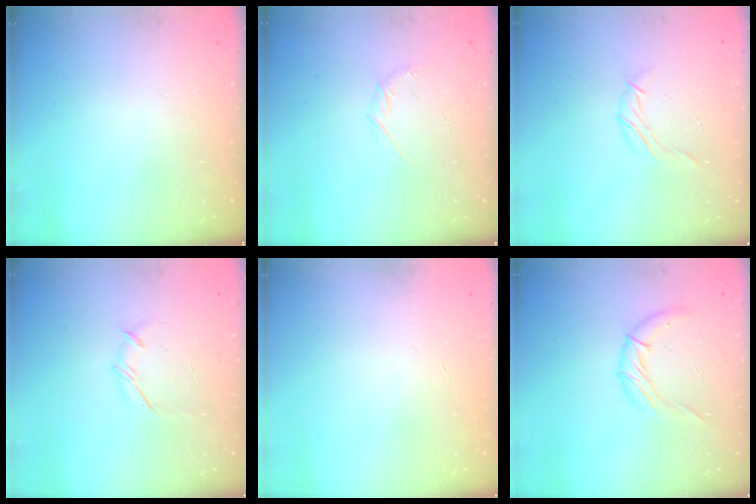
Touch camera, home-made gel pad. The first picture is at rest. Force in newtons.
{"total": 4.3, "press": 4.1, "slide": 1.1}
{"total": 5.5, "press": 5.4, "slide": 1.2}
{"total": 3.8, "press": 3.7, "slide": 0.7}
{"total": 0.0}
{"total": 9.5, "press": 9.5, "slide": 0.7}